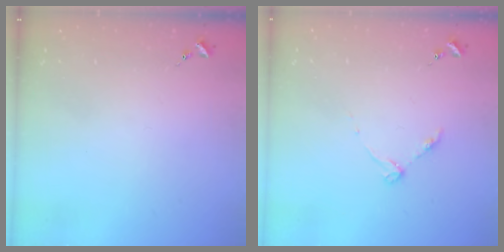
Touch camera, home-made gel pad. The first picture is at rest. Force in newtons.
{"total": 4.0, "press": 4.0, "slide": 0.5}